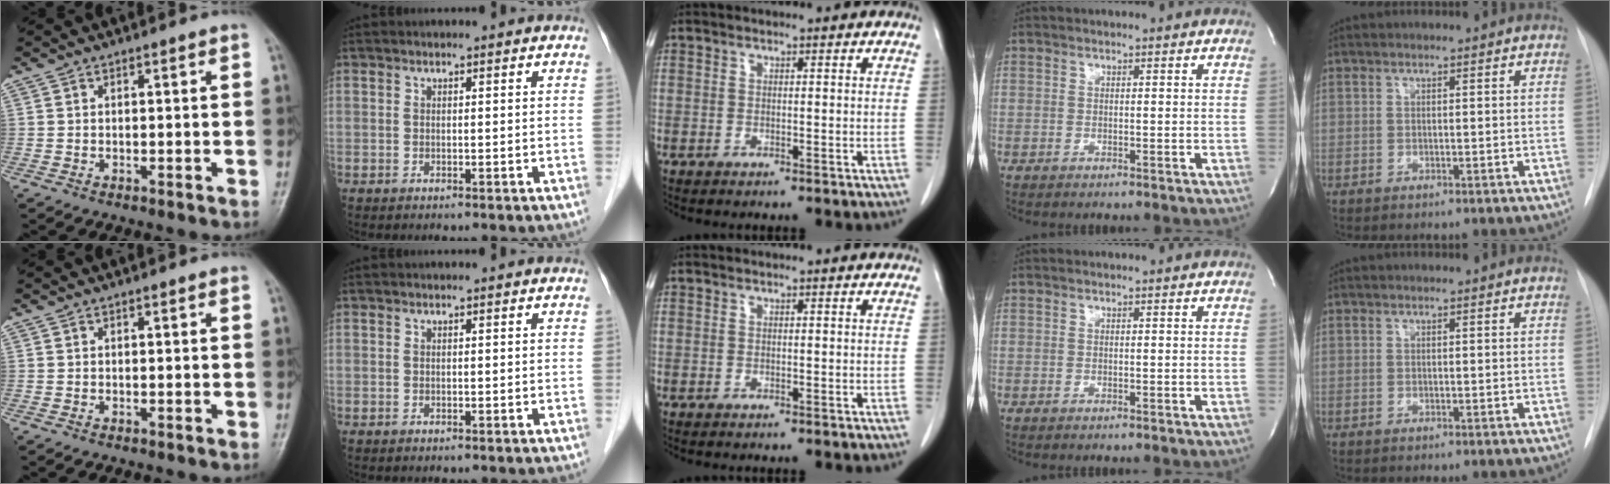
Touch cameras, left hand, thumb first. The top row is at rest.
{}